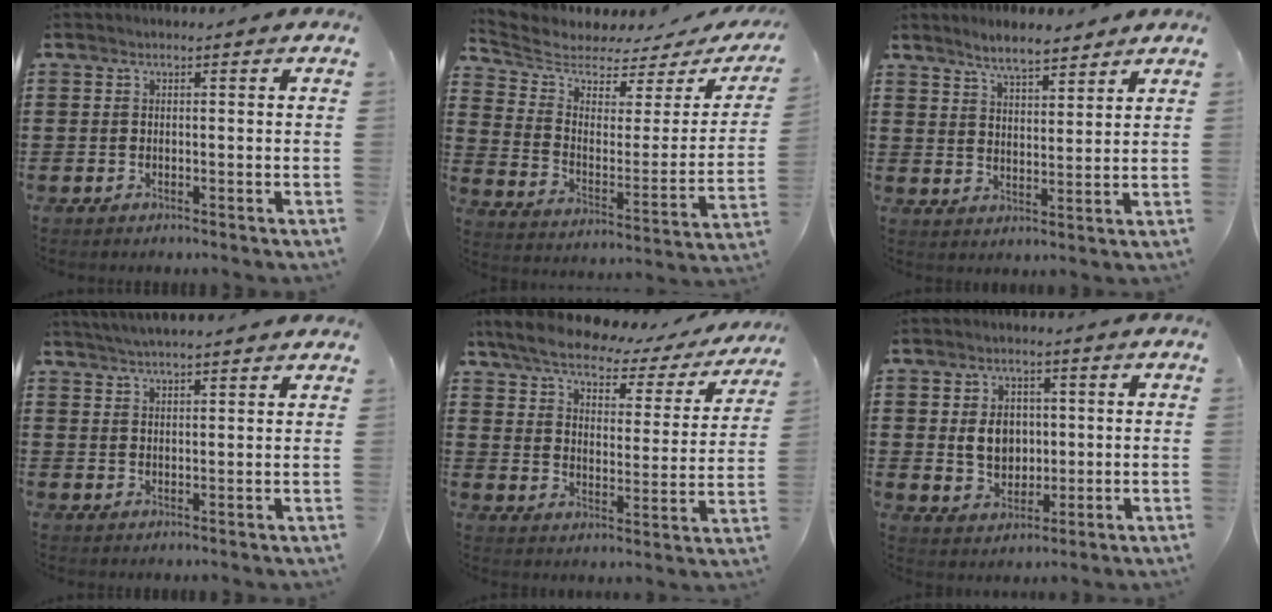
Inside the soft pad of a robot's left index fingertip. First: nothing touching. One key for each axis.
{"total": 4.1, "fx": 3.7, "fy": 1.5, "fz": 0.8, "tx": -0.048, "ty": -0.038, "tz": 0.057}
{"total": 4.7, "fx": 4.3, "fy": 1.0, "fz": 1.5, "tx": -0.043, "ty": -0.007, "tz": 0.080}
{"total": 2.6, "fx": 2.6, "fy": -0.4, "fz": 0.3, "tx": -0.013, "ty": -0.006, "tz": 0.047}
{"total": 5.0, "fx": 4.3, "fy": 1.4, "fz": 2.2, "tx": -0.065, "ty": -0.027, "tz": 0.069}
{"total": 5.6, "fx": 0.6, "fy": 4.5, "fz": 3.3, "tx": -0.061, "ty": 0.007, "tz": 0.004}